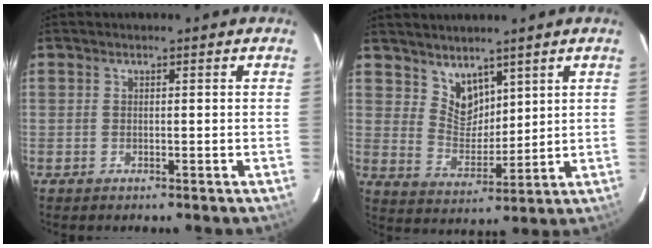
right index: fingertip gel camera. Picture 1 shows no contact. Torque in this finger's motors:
{"motor_torque": [-0.31, 0.26, -0.05, 0.00]}